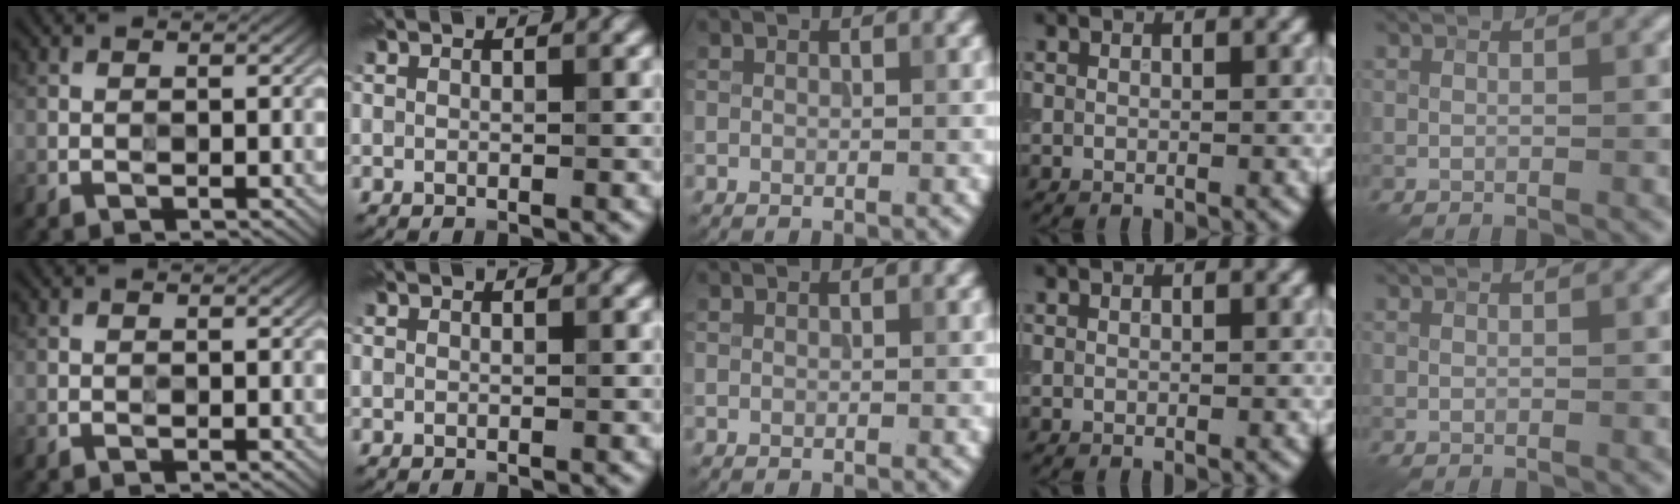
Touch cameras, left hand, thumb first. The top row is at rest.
{}